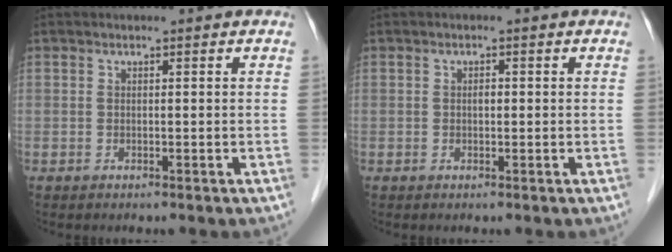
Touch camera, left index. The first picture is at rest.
{"total": 0.8, "force": [0.0, 0.5, 0.7], "torque": [-0.011, 0.000, -0.003]}